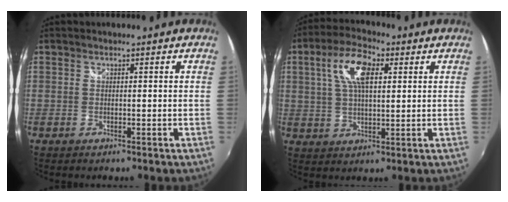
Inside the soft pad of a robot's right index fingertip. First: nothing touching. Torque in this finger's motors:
{"motor_torque": [1.21, 0.50, 0.54, 0.09]}